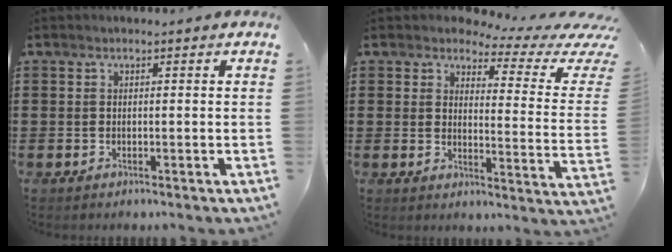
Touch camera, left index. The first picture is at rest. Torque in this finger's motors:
{"motor_torque": [2.14, 0.00, 0.12, -0.01]}